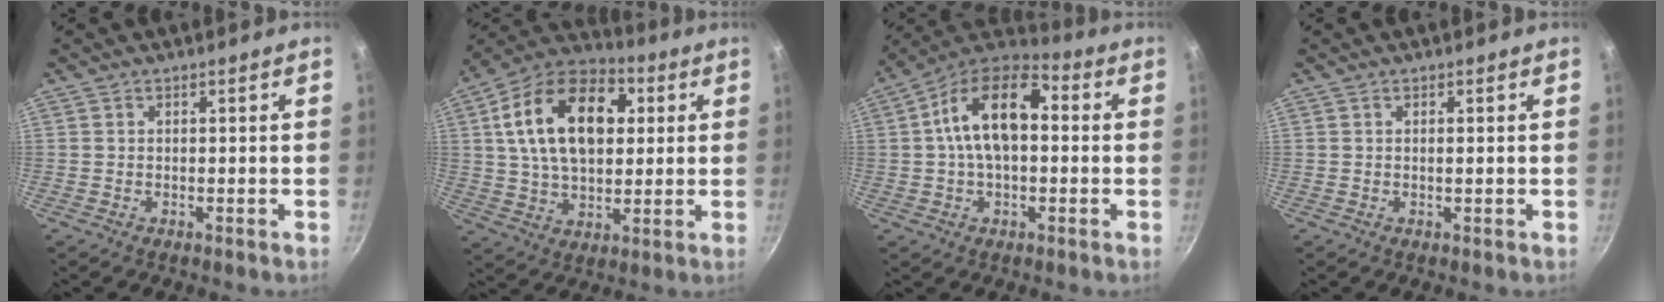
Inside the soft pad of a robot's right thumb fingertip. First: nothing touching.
{"total": 21.4, "force": [3.9, 13.6, 16.1], "torque": [-0.249, 0.021, 0.050]}
{"total": 15.7, "force": [1.6, 9.0, 12.7], "torque": [-0.198, 0.032, 0.005]}
{"total": 0.7, "force": [0.1, 0.1, 0.6], "torque": [-0.012, 0.000, 0.001]}